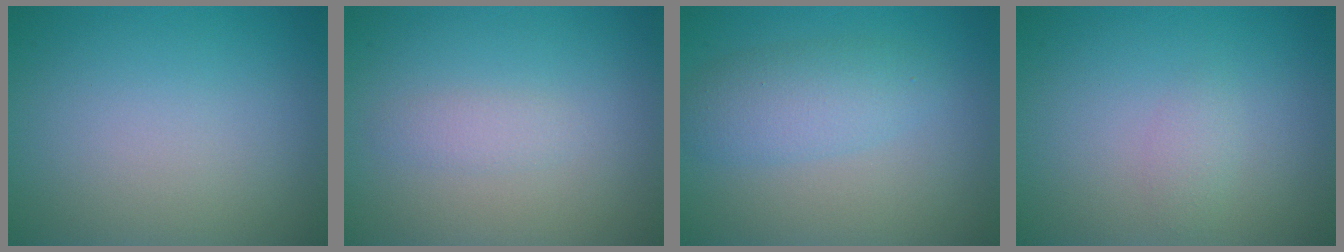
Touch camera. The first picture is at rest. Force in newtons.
{"total": 1.1, "press": 1.1, "slide": 0.1}
{"total": 3.3, "press": 3.3, "slide": 0.1}
{"total": 1.1, "press": 1.1, "slide": 0.0}